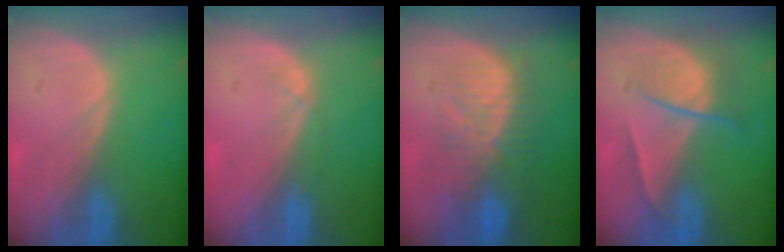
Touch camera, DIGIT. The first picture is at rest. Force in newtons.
{"total": 1.4, "press": 1.3, "slide": 0.5}
{"total": 10.0, "press": 8.8, "slide": 4.6}
{"total": 6.7, "press": 5.8, "slide": 3.4}